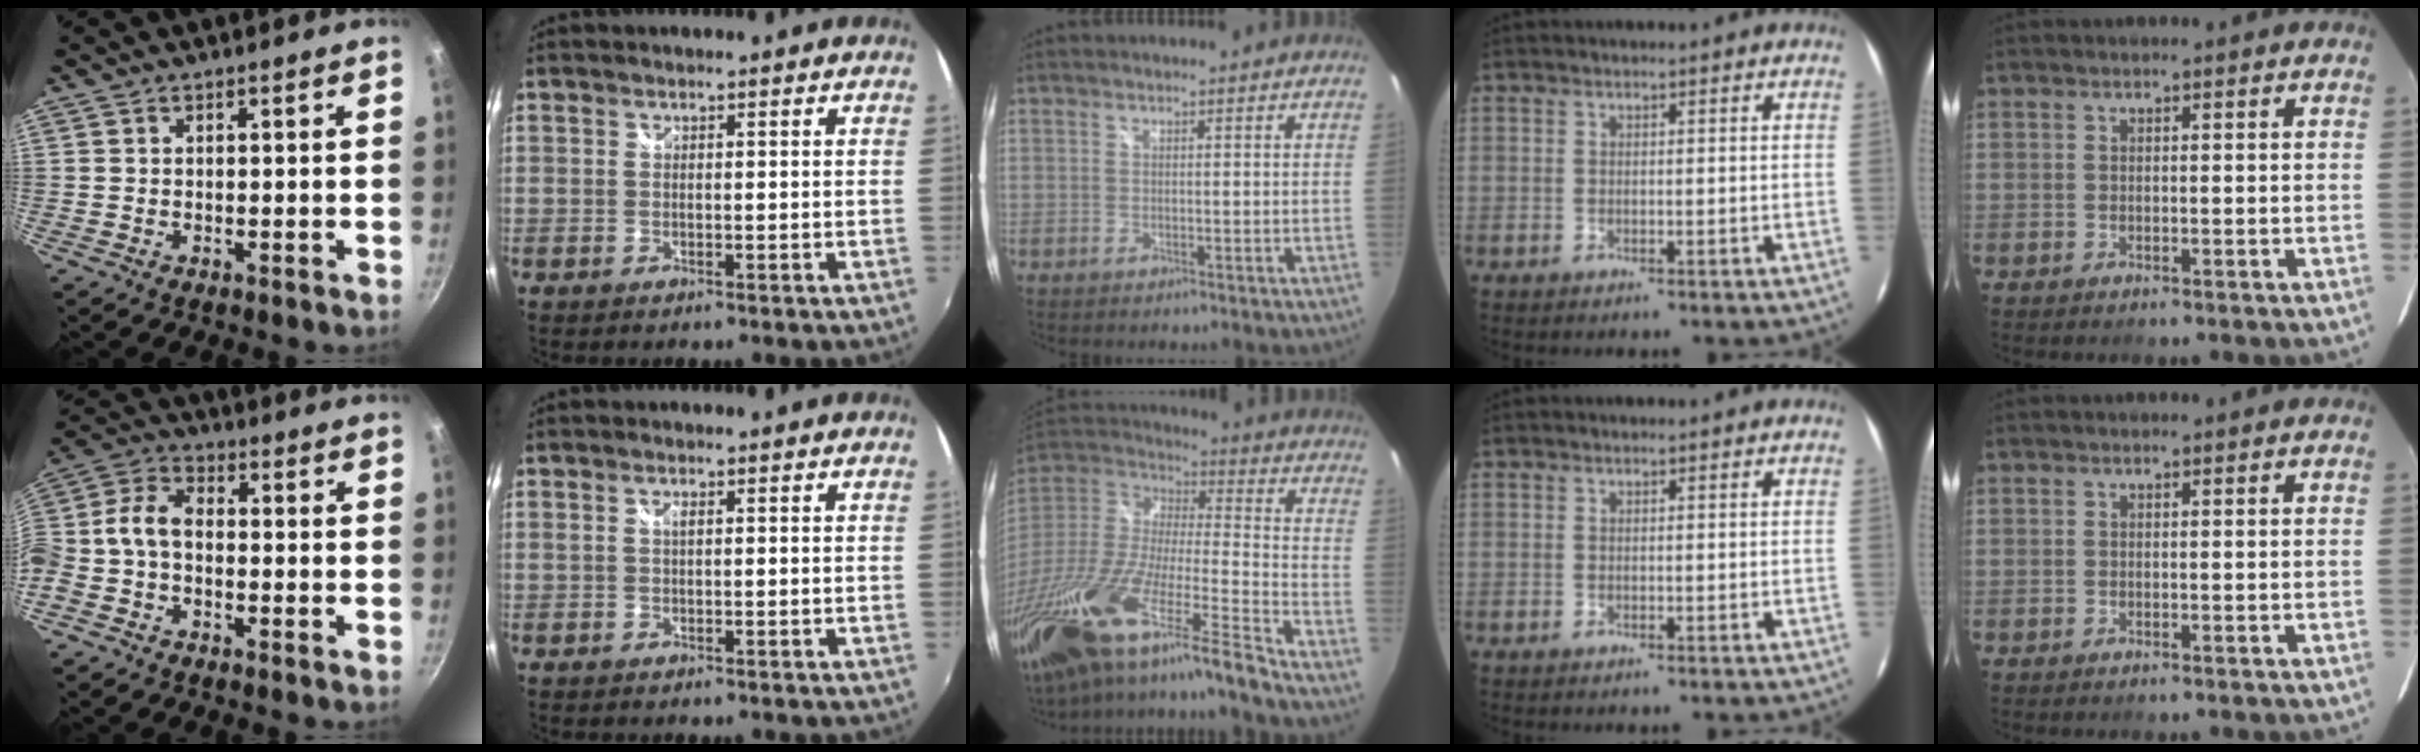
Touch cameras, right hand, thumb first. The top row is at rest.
{"thumb": {"total": 7.9, "force": [-1.9, 5.2, 5.7], "torque": [-0.126, 0.043, -0.052]}, "index": {"total": 0.8, "force": [0.2, 0.1, 0.7], "torque": [-0.014, 0.002, 0.002]}, "middle": {"total": 29.0, "force": [-20.8, 2.7, 20.1], "torque": [-0.354, -0.068, -0.372]}}